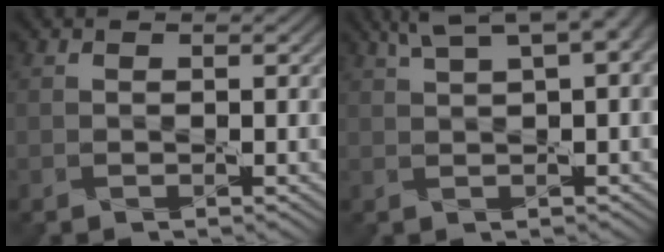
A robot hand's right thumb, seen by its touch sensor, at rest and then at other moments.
{"total": 8.1, "force": [4.0, 2.3, 6.6], "torque": [-0.111, 0.032, 0.059]}